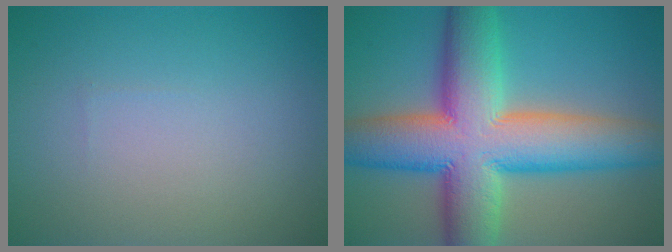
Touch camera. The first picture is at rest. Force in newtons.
{"total": 14.2, "press": 14.2, "slide": 0.8}